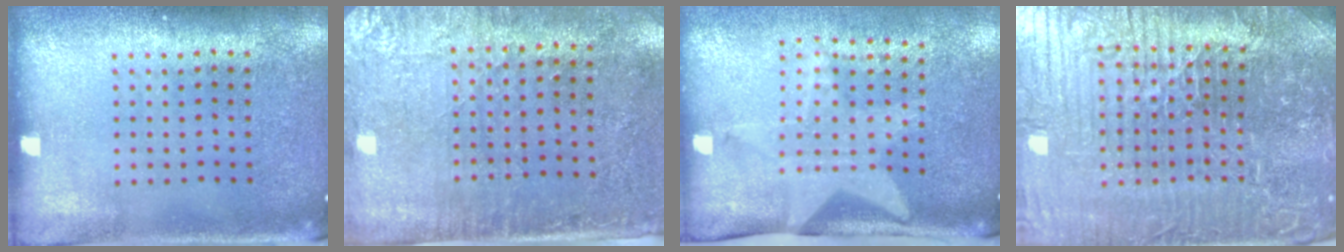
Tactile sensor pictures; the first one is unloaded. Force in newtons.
{"total": 2.9, "press": 2.4, "slide": 1.6}
{"total": 2.1, "press": 1.6, "slide": 1.3}
{"total": 6.3, "press": 5.9, "slide": 2.3}